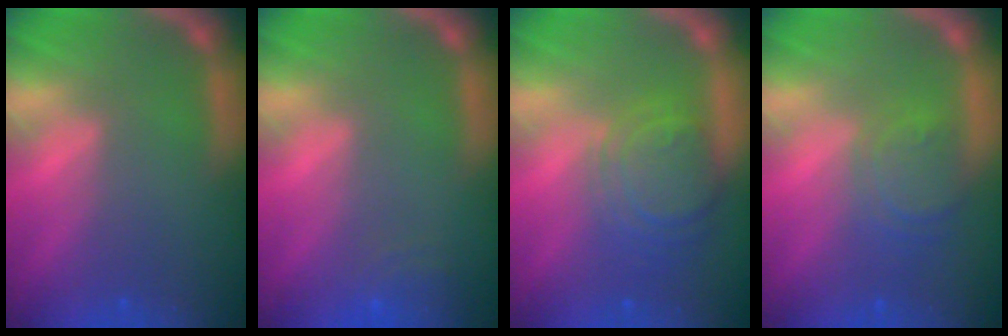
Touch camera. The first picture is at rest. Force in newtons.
{"total": 3.0}
{"total": 6.0}
{"total": 3.5}